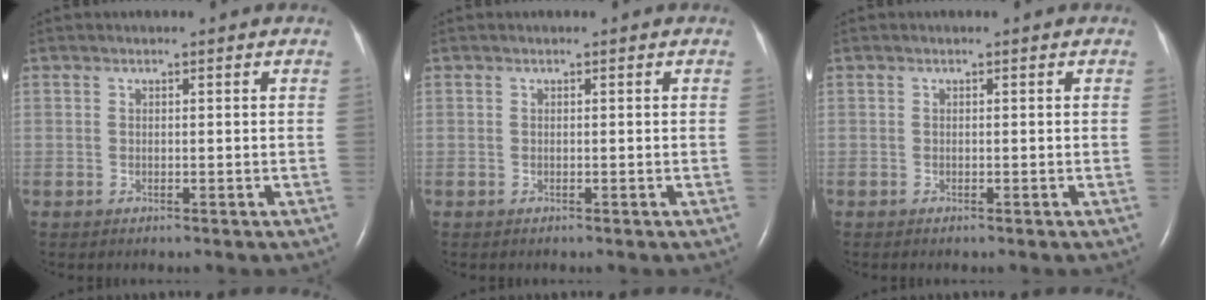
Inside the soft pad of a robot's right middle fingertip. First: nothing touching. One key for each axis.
{"total": 0.0}
{"total": 0.0}